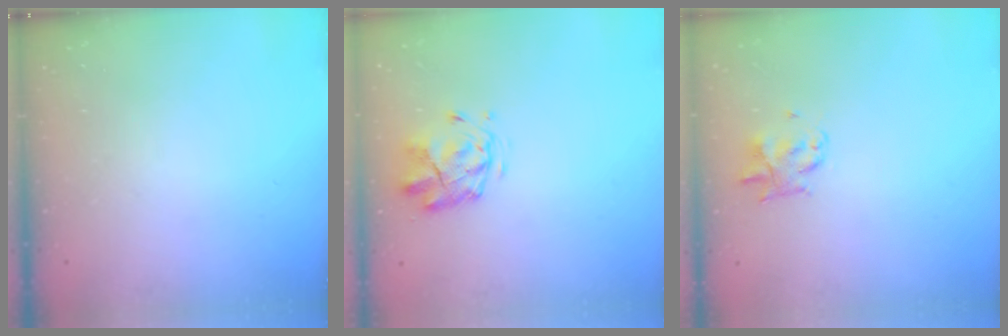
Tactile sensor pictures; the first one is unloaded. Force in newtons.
{"total": 2.7, "press": 2.4, "slide": 1.2}
{"total": 3.0, "press": 2.9, "slide": 0.4}